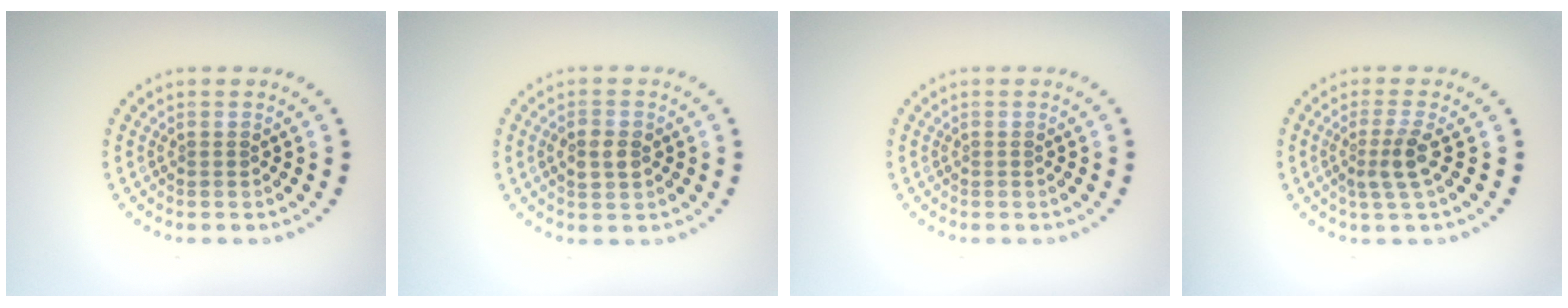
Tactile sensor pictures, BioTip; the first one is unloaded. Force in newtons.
{"total": 2.2, "press": 2.2, "slide": 0.1}
{"total": 0.0}
{"total": 2.4, "press": 1.8, "slide": 1.6}